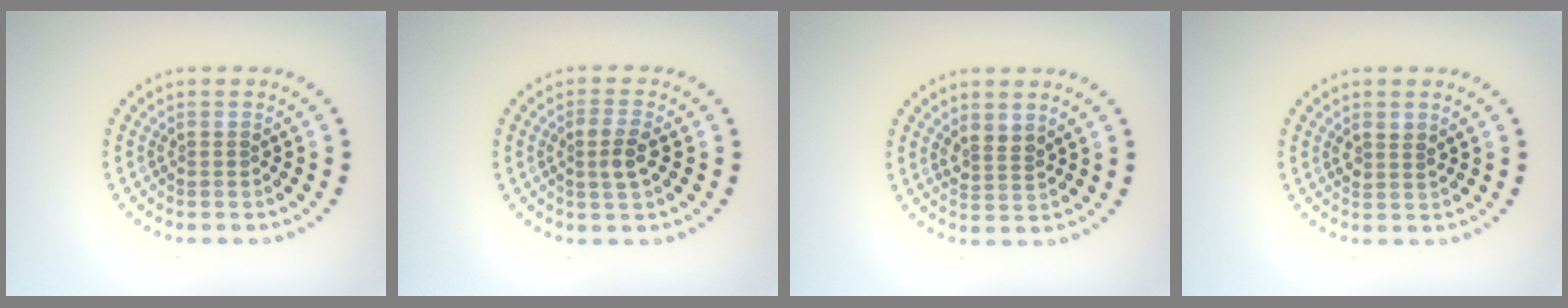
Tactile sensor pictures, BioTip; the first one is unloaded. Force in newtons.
{"total": 2.2, "press": 2.1, "slide": 0.7}
{"total": 1.8, "press": 1.5, "slide": 1.0}
{"total": 1.3, "press": 1.2, "slide": 0.6}